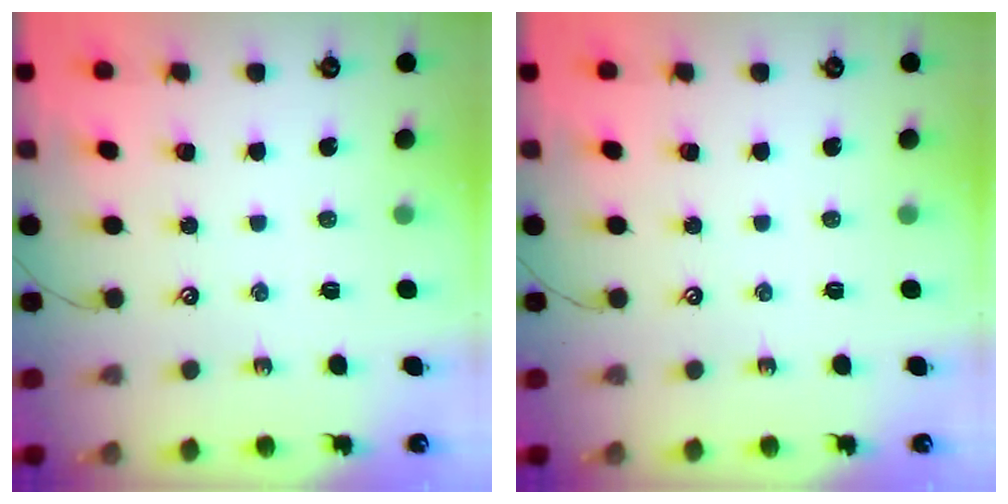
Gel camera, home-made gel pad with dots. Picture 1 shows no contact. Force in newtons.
{"total": 0.0}